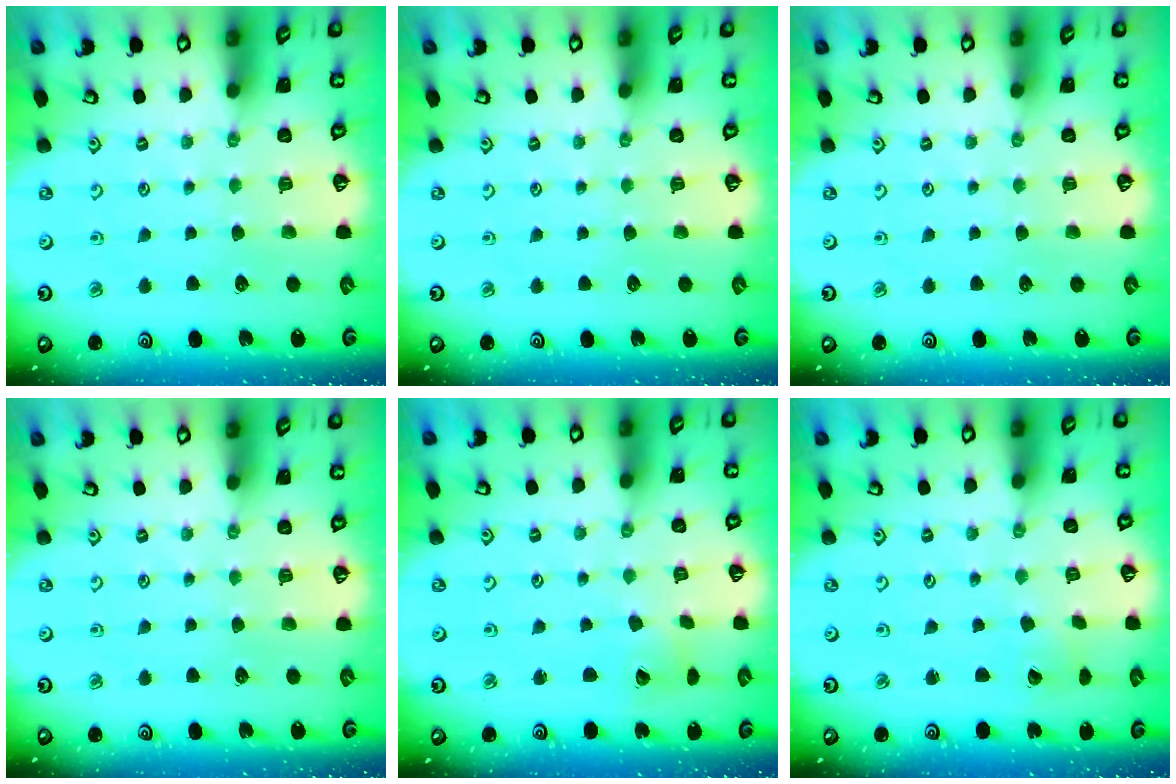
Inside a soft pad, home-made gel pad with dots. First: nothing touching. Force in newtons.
{"total": 0.0}
{"total": 0.0}
{"total": 0.0}
{"total": 4.6, "press": 4.5, "slide": 0.5}
{"total": 0.9, "press": 0.9, "slide": 0.1}